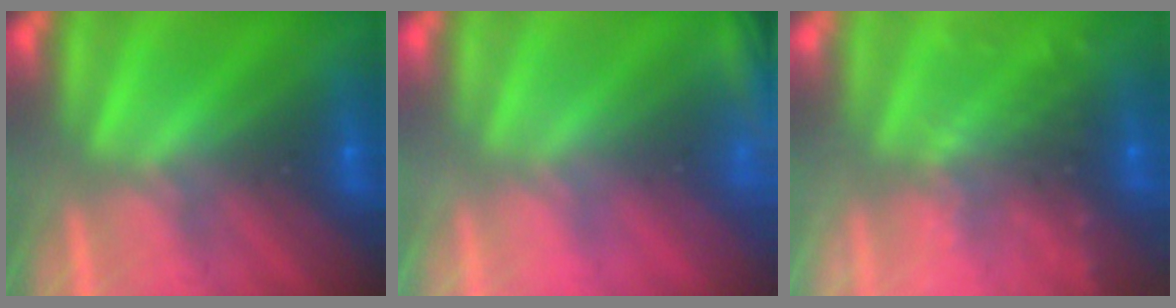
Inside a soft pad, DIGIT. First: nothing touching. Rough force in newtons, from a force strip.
{"total": 2.4}
{"total": 6.1}